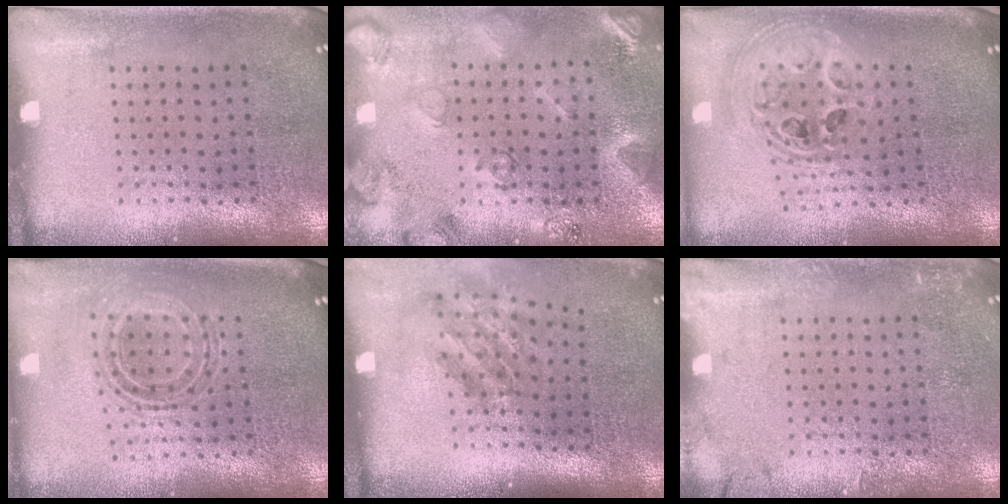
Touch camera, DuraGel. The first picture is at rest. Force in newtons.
{"total": 2.3, "press": 2.2, "slide": 0.4}
{"total": 2.4, "press": 1.8, "slide": 1.6}
{"total": 0.7, "press": 0.7, "slide": 0.2}
{"total": 1.9, "press": 1.2, "slide": 1.4}
{"total": 1.7, "press": 1.7, "slide": 0.3}